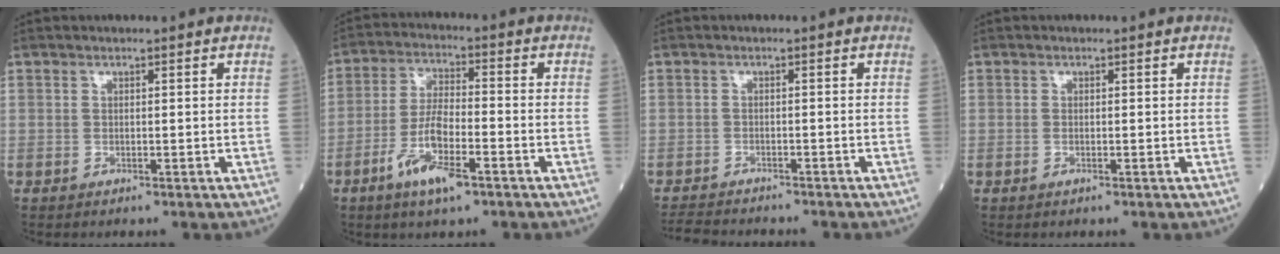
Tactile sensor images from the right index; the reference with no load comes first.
{"total": 8.9, "force": [-4.6, 1.8, 7.4], "torque": [-0.149, -0.009, -0.085]}
{"total": 5.6, "force": [-5.4, 0.9, 1.3], "torque": [-0.015, -0.016, -0.090]}
{"total": 0.6, "force": [-0.3, 0.1, 0.5], "torque": [-0.013, -0.001, -0.005]}